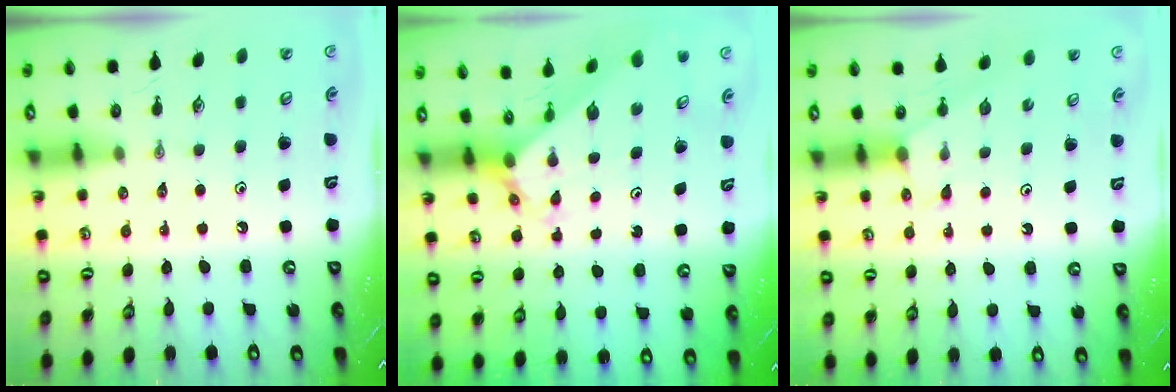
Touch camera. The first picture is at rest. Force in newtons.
{"total": 2.4, "press": 2.4, "slide": 0.2}
{"total": 2.9, "press": 2.9, "slide": 0.3}